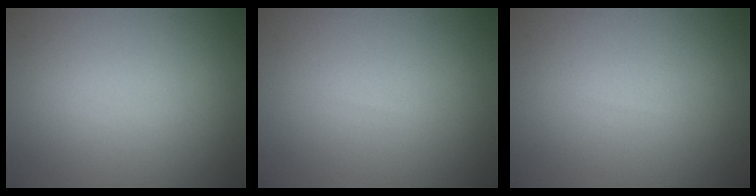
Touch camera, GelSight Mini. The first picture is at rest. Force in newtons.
{"total": 0.0}
{"total": 0.0}